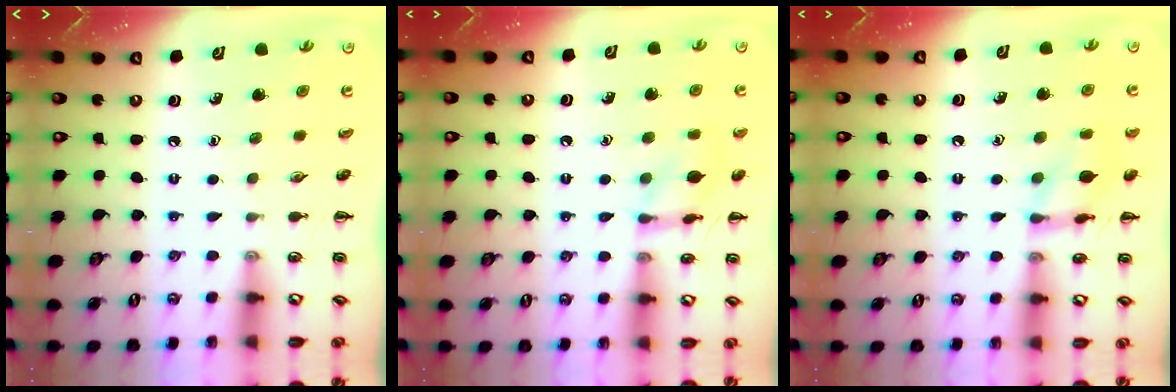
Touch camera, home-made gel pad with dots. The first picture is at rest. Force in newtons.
{"total": 9.7, "press": 9.7, "slide": 0.5}
{"total": 10.8, "press": 10.8, "slide": 0.3}